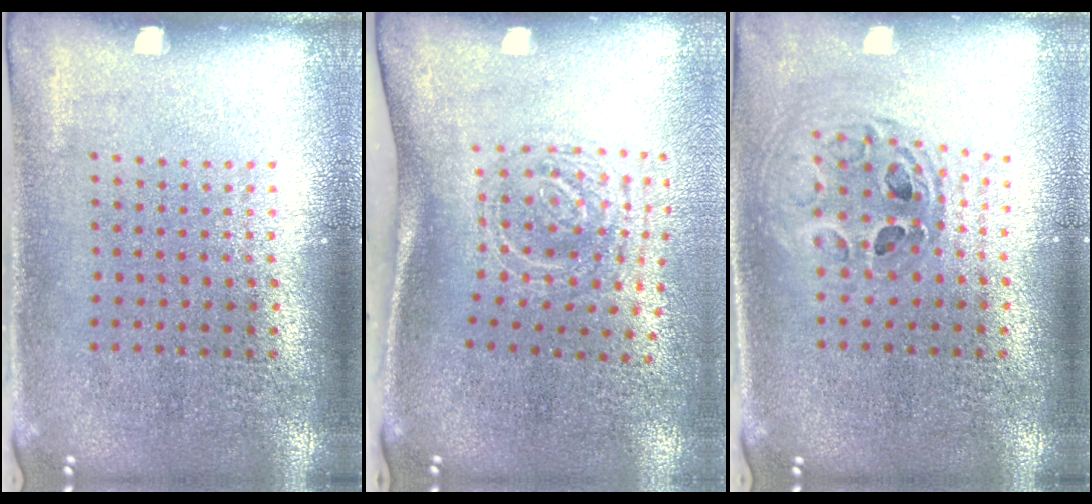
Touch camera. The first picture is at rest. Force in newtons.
{"total": 1.9, "press": 1.3, "slide": 1.4}
{"total": 0.7, "press": 0.7, "slide": 0.1}